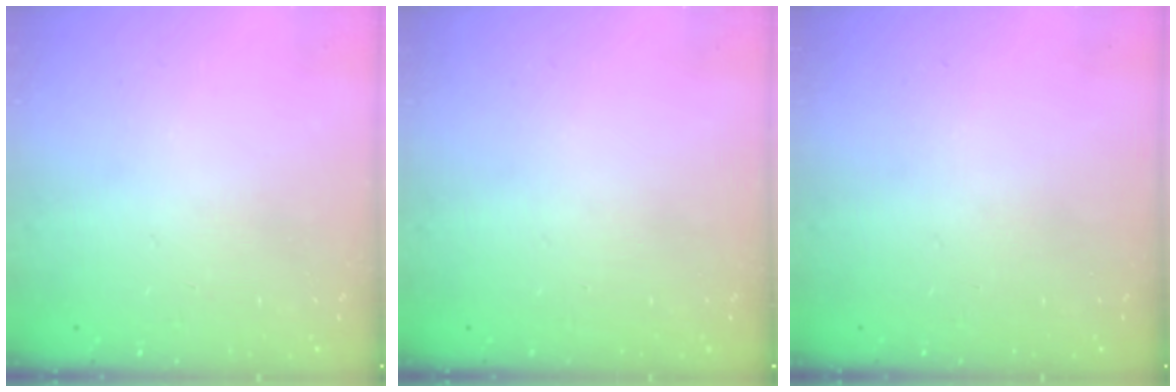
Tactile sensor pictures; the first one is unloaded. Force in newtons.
{"total": 0.0}
{"total": 0.0}